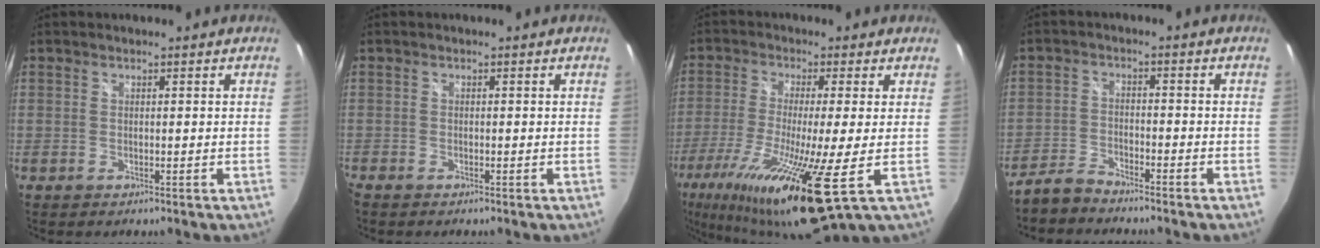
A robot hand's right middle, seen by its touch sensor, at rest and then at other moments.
{"total": 0.9, "force": [-0.9, 0.3, 0.2], "torque": [-0.006, -0.004, -0.021]}
{"total": 20.2, "force": [-8.5, 1.2, 18.2], "torque": [-0.366, -0.073, -0.150]}
{"total": 4.4, "force": [-4.1, 1.1, 1.2], "torque": [-0.034, 0.001, -0.084]}